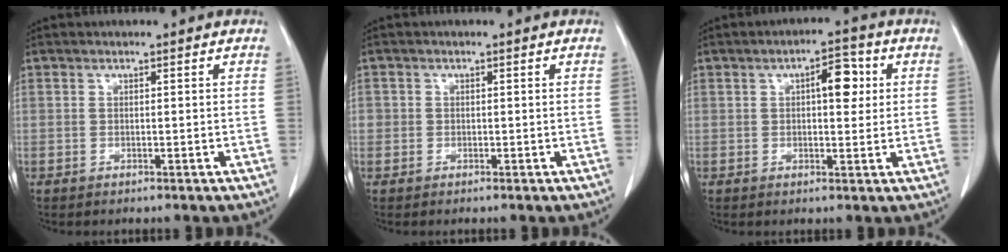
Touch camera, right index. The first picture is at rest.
{"total": 1.2, "force": [-0.1, 1.2, 0.1], "torque": [0.007, 0.007, -0.004]}
{"total": 5.3, "force": [1.4, 2.0, 4.7], "torque": [-0.069, 0.011, 0.018]}